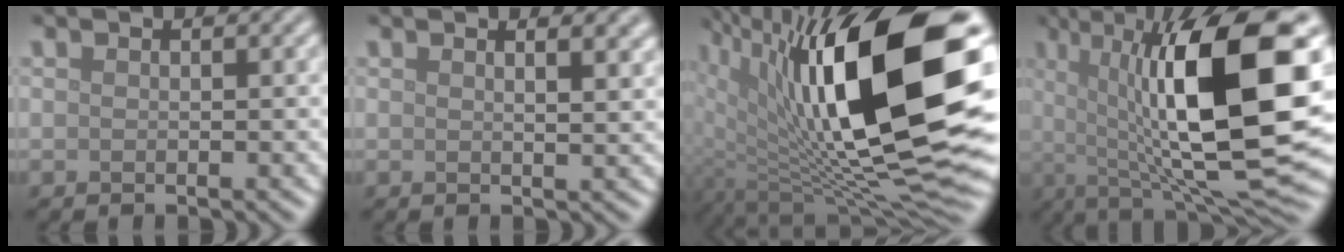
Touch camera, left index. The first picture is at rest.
{"total": 3.3, "force": [1.9, 1.3, 2.3], "torque": [-0.011, 0.013, 0.011]}
{"total": 18.9, "force": [4.2, 7.6, 16.9], "torque": [-0.277, -0.009, 0.078]}
{"total": 16.4, "force": [2.2, 4.9, 15.5], "torque": [-0.233, -0.002, 0.030]}